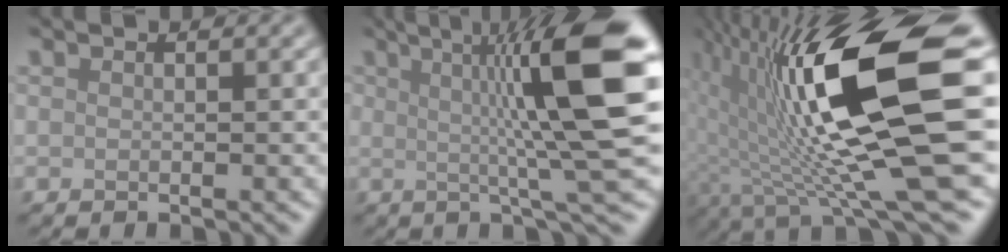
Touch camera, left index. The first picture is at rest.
{"total": 11.6, "force": [2.2, 1.7, 11.3], "torque": [-0.146, 0.014, 0.029]}
{"total": 15.5, "force": [1.7, 4.1, 14.9], "torque": [-0.247, -0.009, 0.032]}